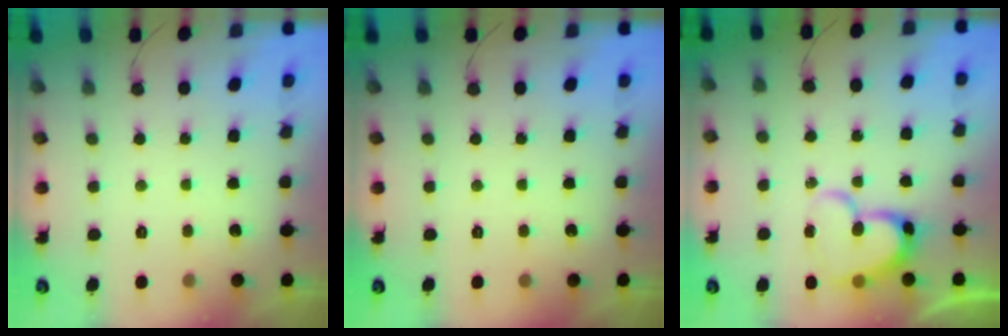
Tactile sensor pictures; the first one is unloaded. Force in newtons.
{"total": 0.0}
{"total": 14.9, "press": 14.8, "slide": 1.5}